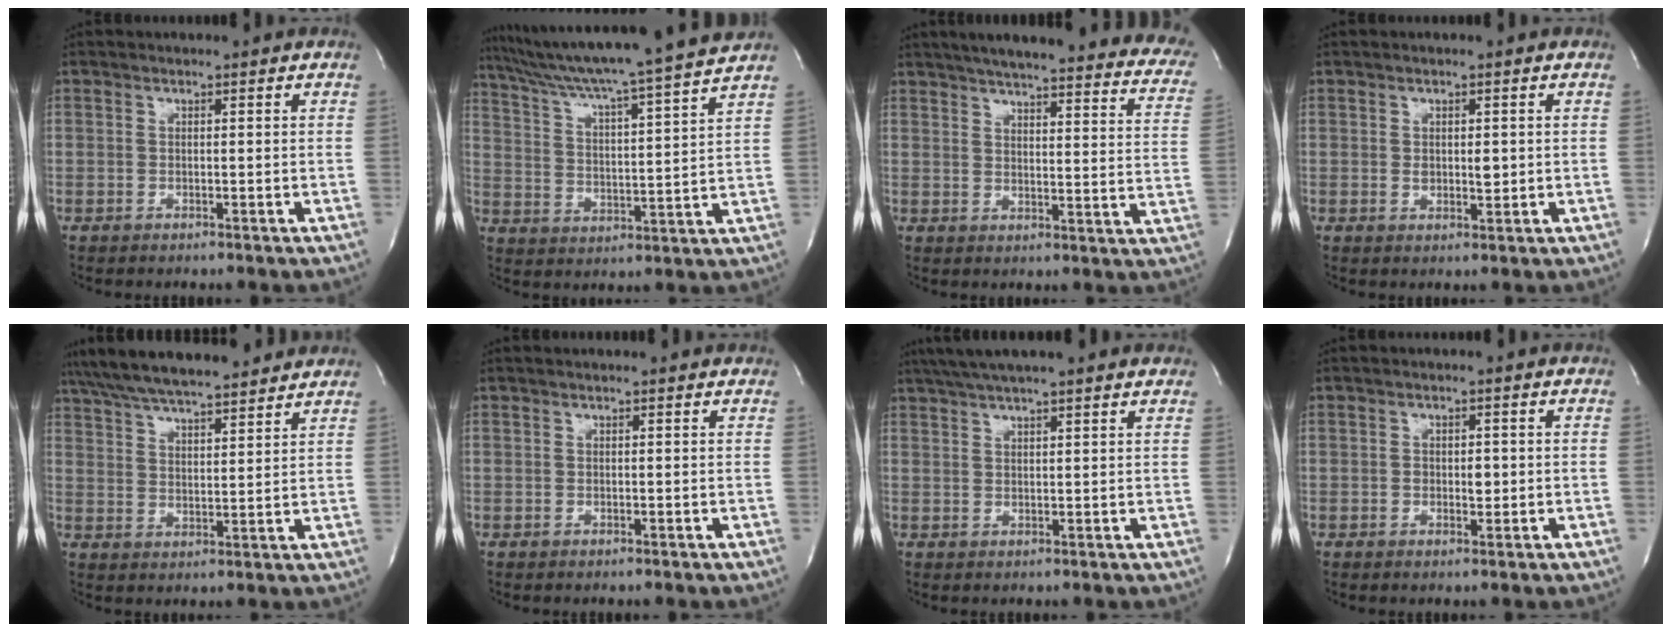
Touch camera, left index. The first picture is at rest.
{"total": 20.1, "force": [18.0, -2.5, 8.5], "torque": [-0.150, -0.038, 0.265]}
{"total": 28.6, "force": [24.1, 4.5, 14.8], "torque": [-0.182, -0.034, 0.274]}
{"total": 2.3, "force": [0.2, 1.2, 1.9], "torque": [-0.029, -0.005, 0.007]}
{"total": 18.2, "force": [16.1, 2.8, 8.1], "torque": [-0.144, 0.040, 0.249]}
{"total": 2.2, "force": [2.1, 0.2, 0.7], "torque": [-0.014, 0.014, 0.020]}
{"total": 10.4, "force": [8.7, 0.5, 5.7], "torque": [-0.097, 0.042, 0.121]}
{"total": 1.9, "force": [-0.1, 1.2, 1.5], "torque": [-0.025, 0.000, 0.001]}